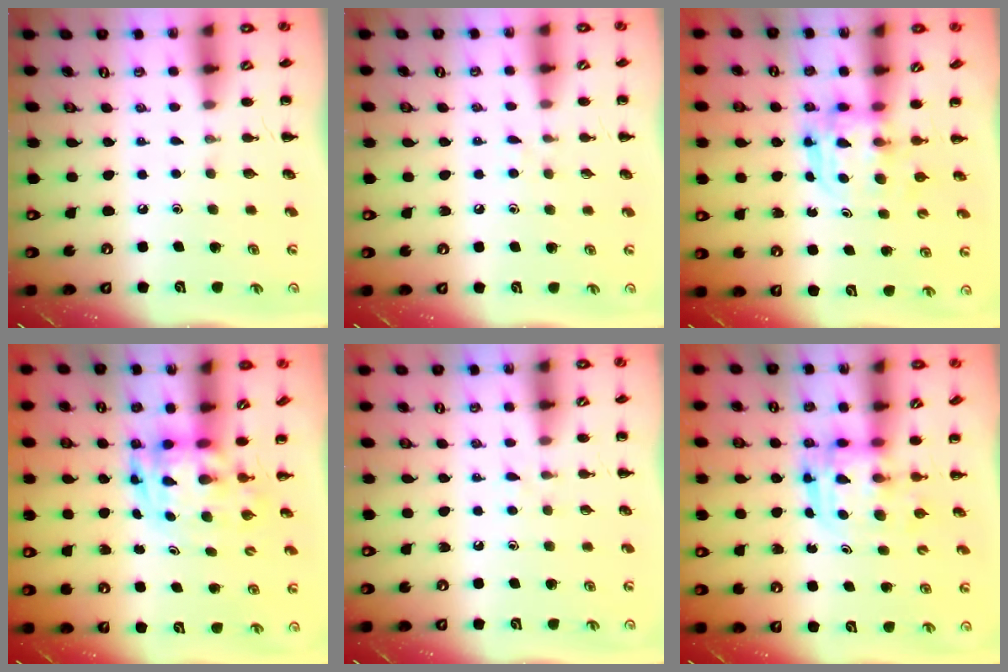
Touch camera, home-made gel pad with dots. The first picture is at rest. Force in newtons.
{"total": 5.2, "press": 4.9, "slide": 1.7}
{"total": 3.6, "press": 3.6, "slide": 0.2}
{"total": 3.6, "press": 3.5, "slide": 0.8}
{"total": 3.5, "press": 3.3, "slide": 1.2}
{"total": 3.0, "press": 3.0, "slide": 0.3}